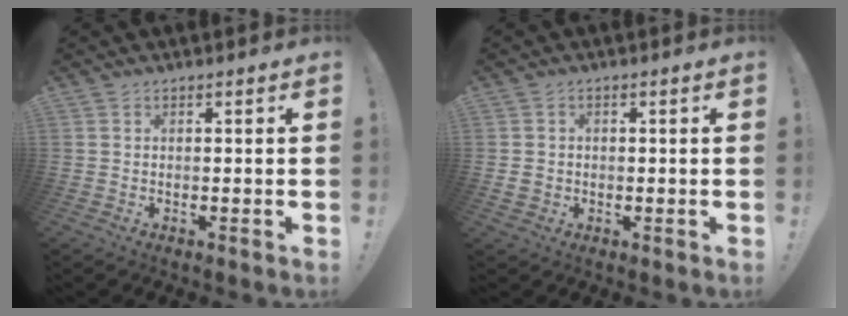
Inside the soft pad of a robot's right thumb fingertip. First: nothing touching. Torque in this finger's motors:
{"motor_torque": [-0.13, -0.04, 0.03, 0.09, -0.02]}